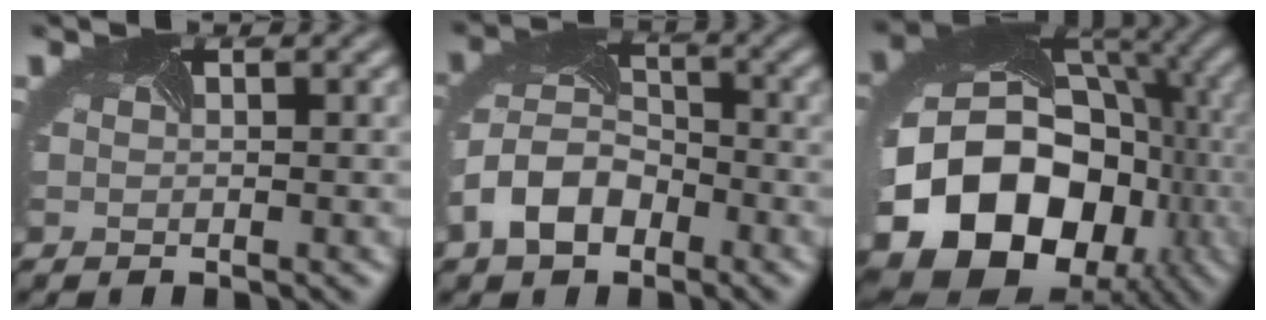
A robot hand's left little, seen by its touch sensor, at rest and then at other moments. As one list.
[{"total": 5.2, "force": [-2.6, 3.6, 2.6], "torque": [-0.064, 0.007, -0.060]}, {"total": 20.0, "force": [-6.1, 16.0, 10.4], "torque": [-0.198, -0.038, -0.101]}]